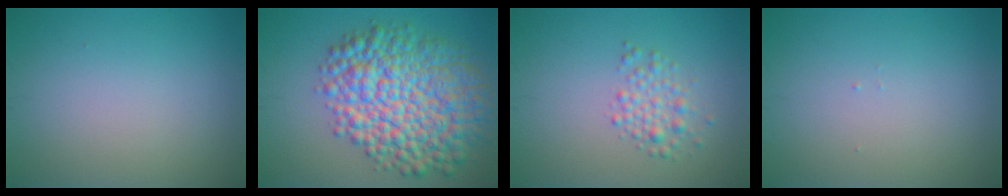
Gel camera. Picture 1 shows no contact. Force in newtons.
{"total": 11.6, "press": 11.6, "slide": 0.3}
{"total": 2.2, "press": 2.2, "slide": 0.1}
{"total": 0.0}